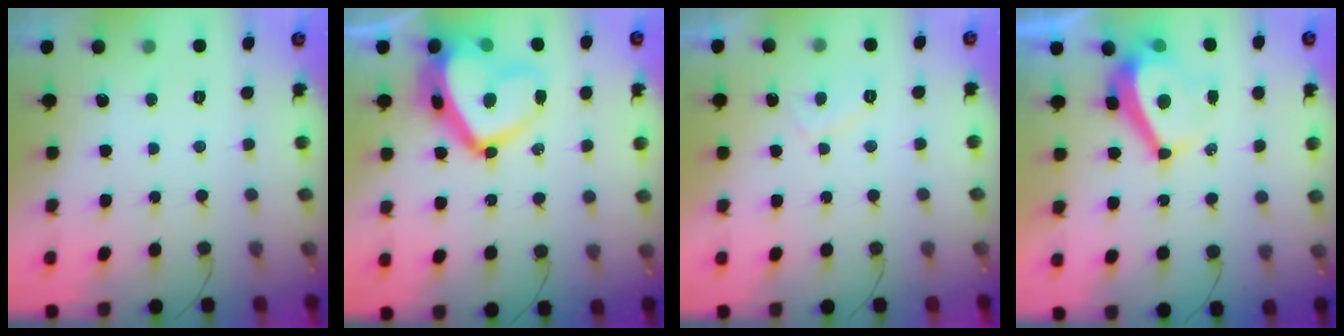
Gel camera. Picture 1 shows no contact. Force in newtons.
{"total": 18.0, "press": 17.9, "slide": 2.0}
{"total": 2.7, "press": 2.6, "slide": 0.8}
{"total": 8.0, "press": 7.9, "slide": 0.9}